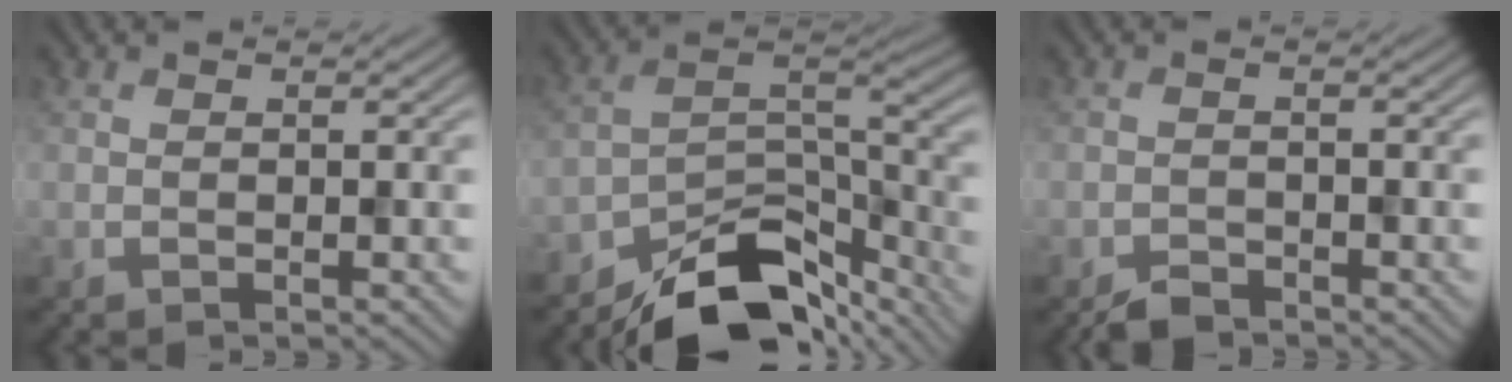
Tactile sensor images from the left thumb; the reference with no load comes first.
{"total": 11.6, "force": [-9.7, 4.3, 4.8], "torque": [-0.066, 0.000, -0.170]}
{"total": 2.0, "force": [-1.8, 0.5, 0.5], "torque": [-0.007, 0.002, -0.036]}